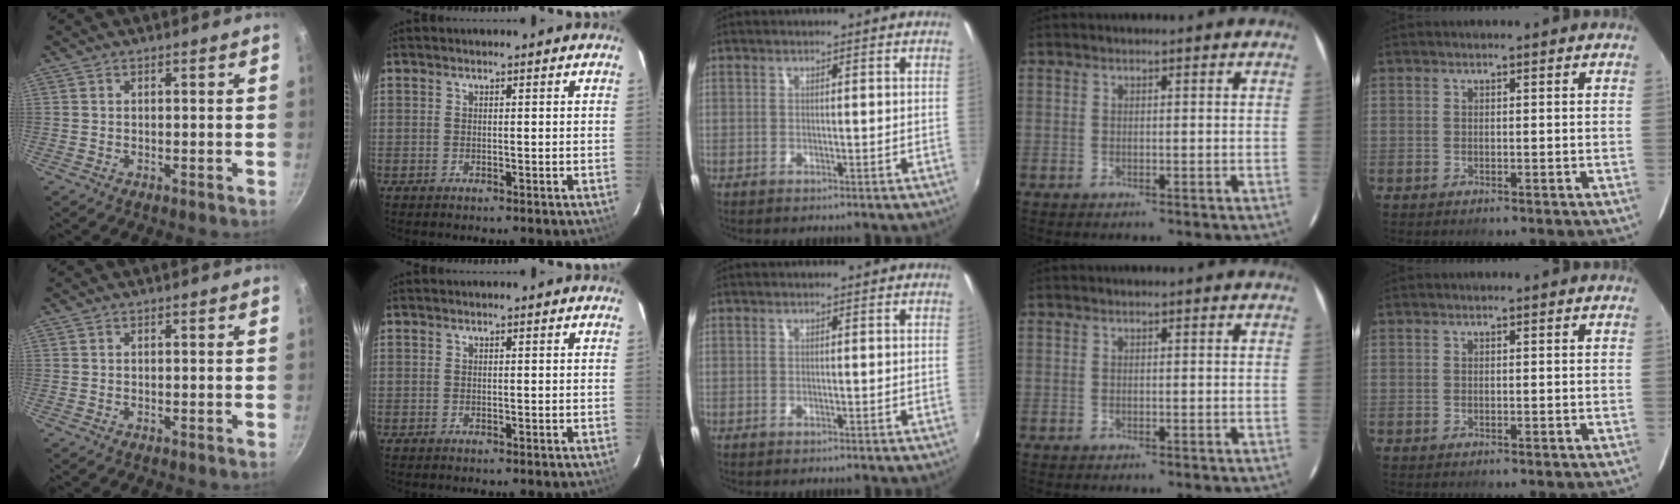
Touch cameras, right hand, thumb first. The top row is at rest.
{}